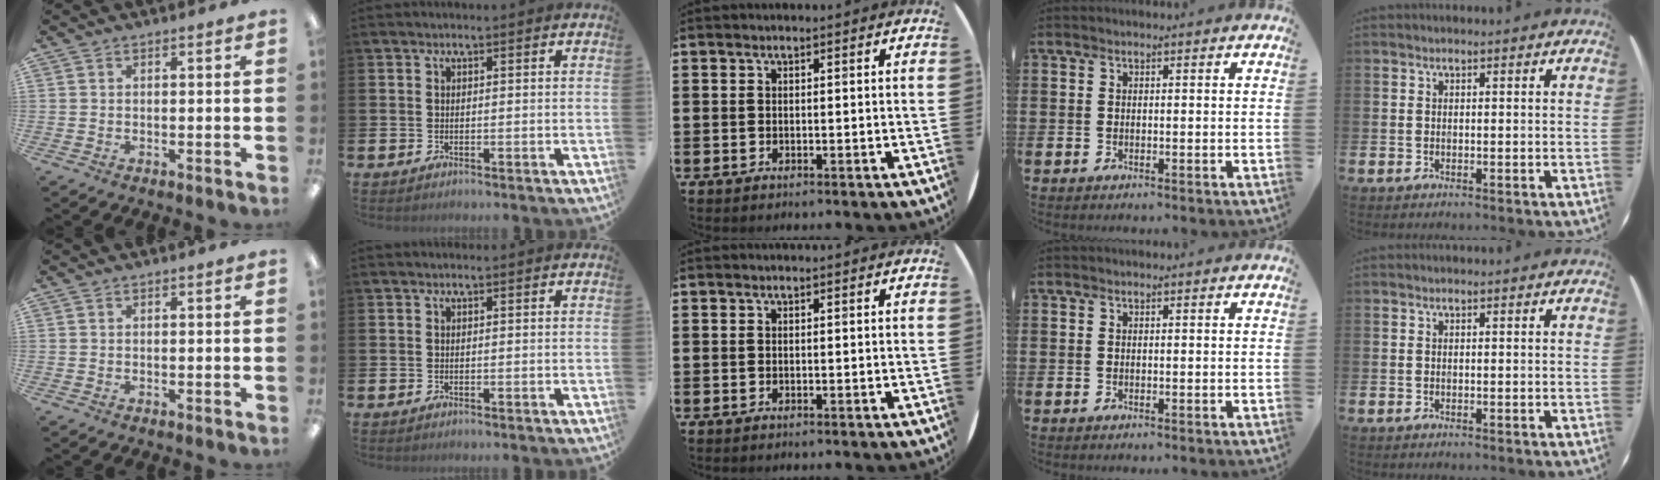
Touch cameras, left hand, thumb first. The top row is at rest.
{}